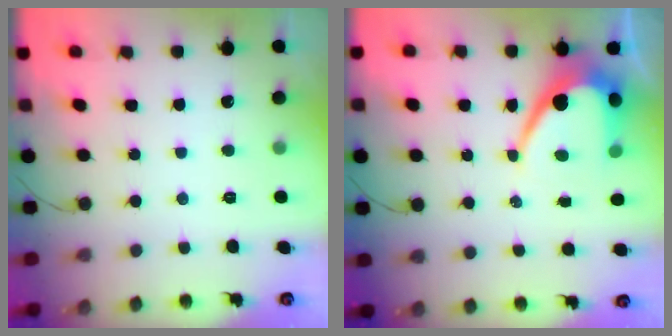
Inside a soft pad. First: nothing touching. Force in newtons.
{"total": 10.7, "press": 10.7, "slide": 0.9}